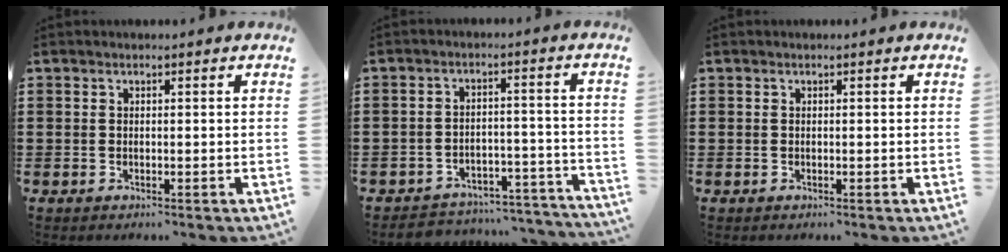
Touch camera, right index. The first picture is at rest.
{"total": 4.0, "force": [-3.9, 0.7, 0.5], "torque": [-0.015, 0.002, -0.081]}
{"total": 0.0}